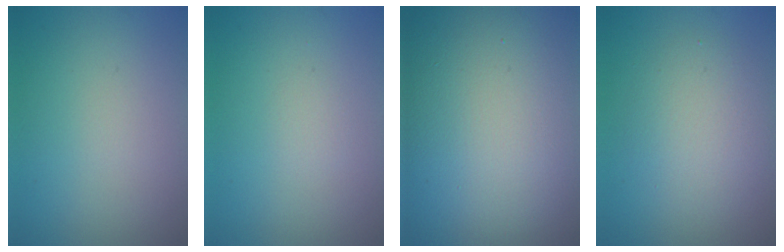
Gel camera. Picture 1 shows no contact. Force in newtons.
{"total": 0.5, "press": 0.5, "slide": 0.0}
{"total": 25.7, "press": 25.6, "slide": 1.1}
{"total": 3.7, "press": 3.7, "slide": 0.2}